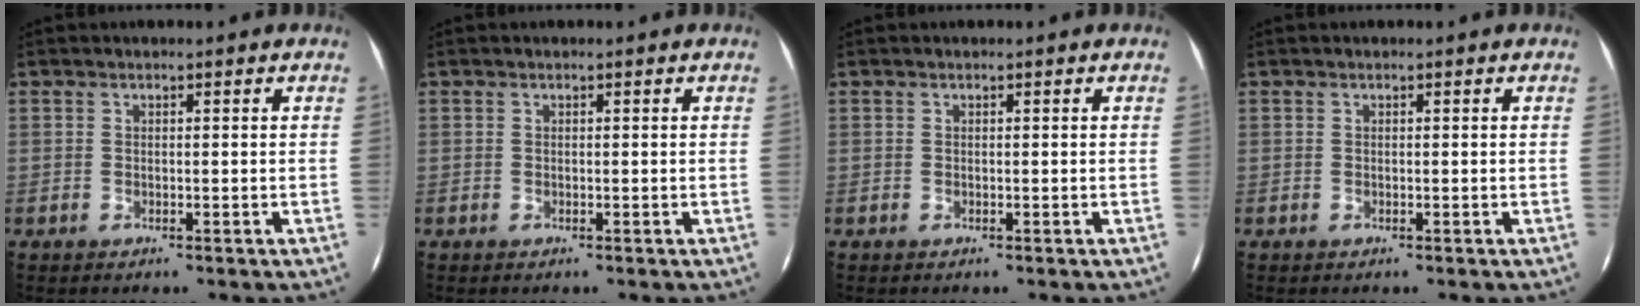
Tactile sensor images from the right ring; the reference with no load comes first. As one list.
[{"total": 0.0}, {"total": 0.0}, {"total": 0.0}]